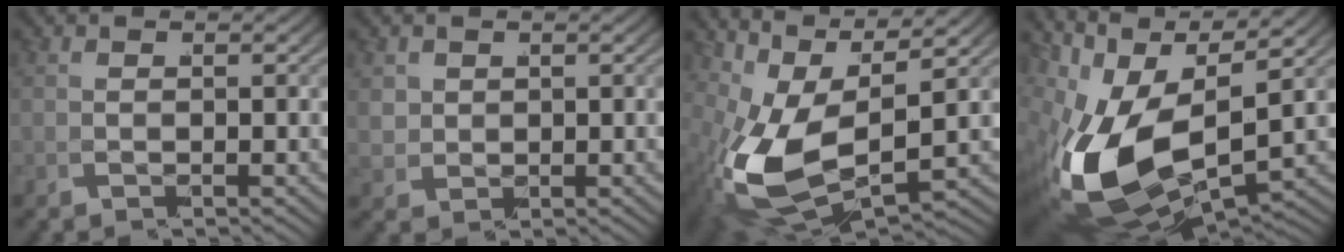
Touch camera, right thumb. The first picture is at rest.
{"total": 2.4, "force": [1.1, 2.0, 0.9], "torque": [-0.032, -0.016, 0.039]}
{"total": 11.2, "force": [0.9, 6.4, 9.1], "torque": [-0.208, -0.050, 0.045]}
{"total": 14.3, "force": [-0.1, 8.2, 11.8], "torque": [-0.267, -0.056, 0.031]}